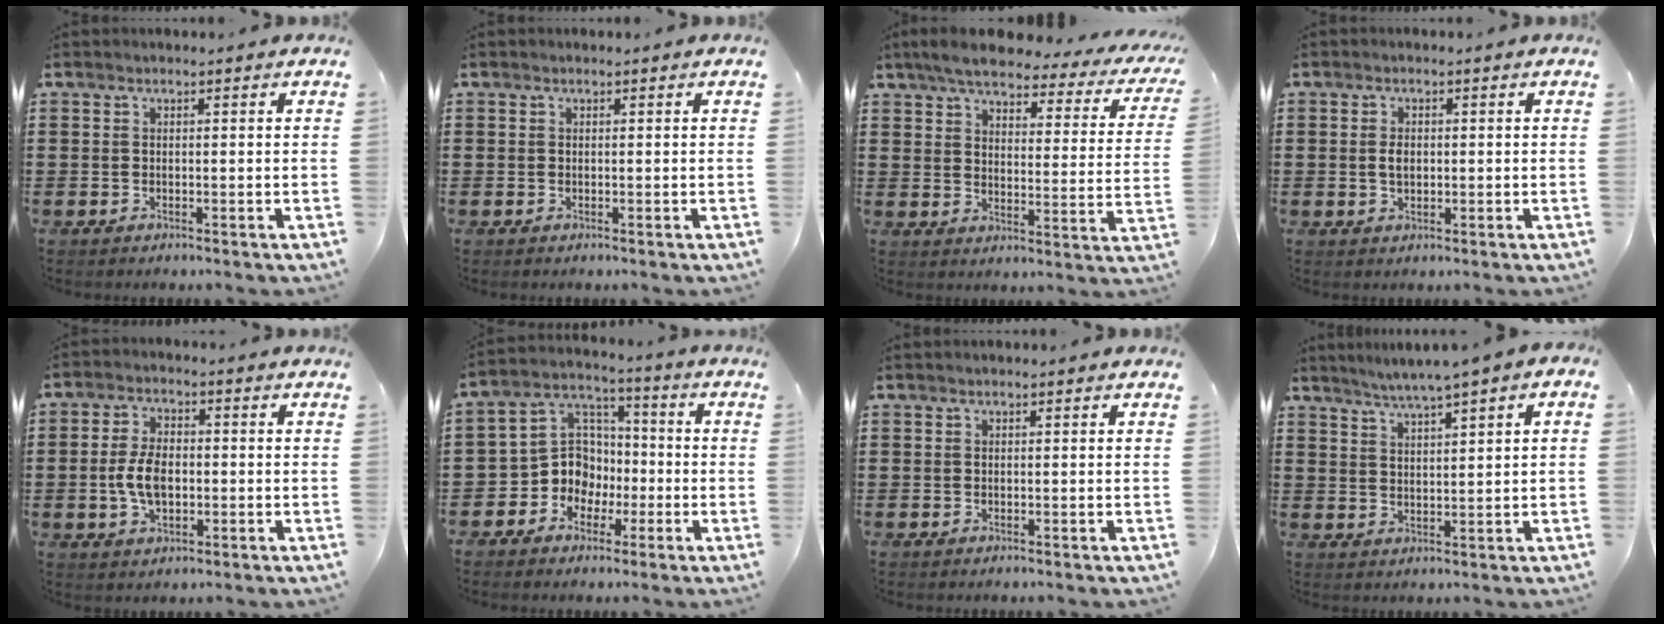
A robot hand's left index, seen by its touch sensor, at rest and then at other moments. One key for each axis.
{"total": 0.0}
{"total": 5.6, "fx": 4.8, "fy": 1.0, "fz": 2.5, "tx": -0.074, "ty": -0.024, "tz": 0.080}
{"total": 2.3, "fx": 0.2, "fy": 1.3, "fz": 1.8, "tx": -0.039, "ty": 0.004, "tz": 0.003}
{"total": 6.1, "fx": -0.6, "fy": 3.3, "fz": 5.1, "tx": -0.113, "ty": 0.000, "tz": -0.014}
{"total": 8.7, "fx": -2.4, "fy": 7.9, "fz": 2.8, "tx": -0.094, "ty": 0.007, "tz": -0.048}
{"total": 0.0}
{"total": 2.7, "fx": 2.1, "fy": -0.3, "fz": 1.6, "tx": -0.035, "ty": -0.008, "tz": 0.035}